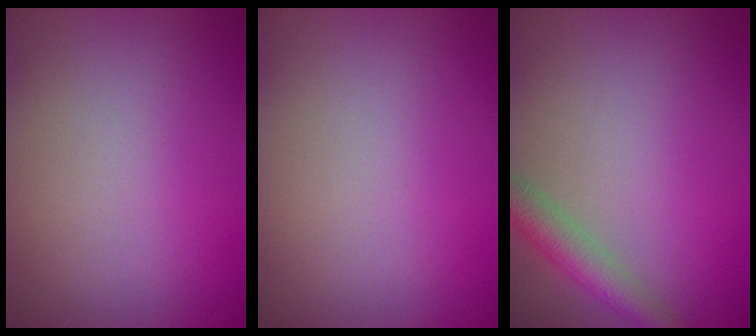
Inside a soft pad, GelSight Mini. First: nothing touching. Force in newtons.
{"total": 0.0}
{"total": 3.5, "press": 3.5, "slide": 0.2}